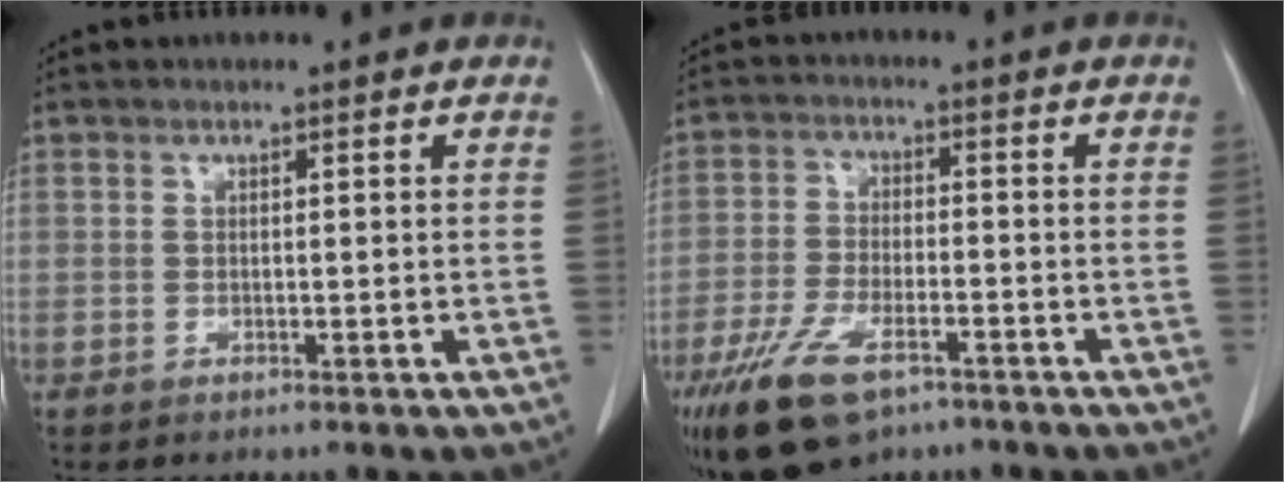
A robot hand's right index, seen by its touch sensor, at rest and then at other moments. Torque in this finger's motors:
{"motor_torque": [1.37, -0.77, 0.67, 0.20]}